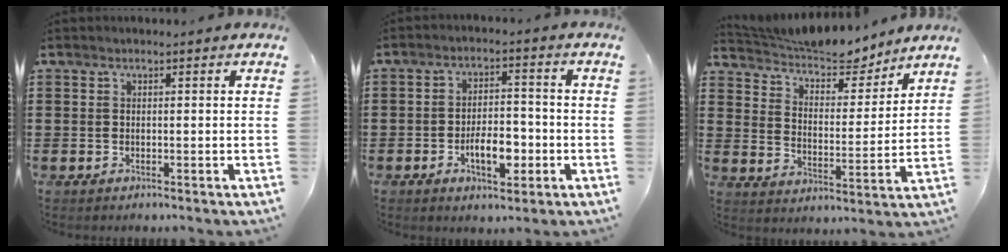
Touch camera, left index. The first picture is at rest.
{"total": 6.2, "force": [-2.3, 3.0, 4.9], "torque": [-0.081, 0.006, -0.044]}
{"total": 5.7, "force": [5.4, 1.4, 1.3], "torque": [-0.053, -0.033, 0.088]}